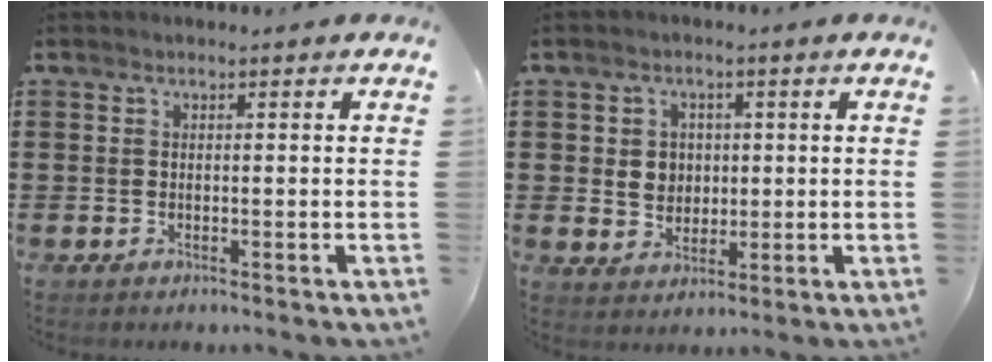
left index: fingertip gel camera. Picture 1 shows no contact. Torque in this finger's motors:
{"motor_torque": [0.73, 0.37, 0.35, 0.03]}